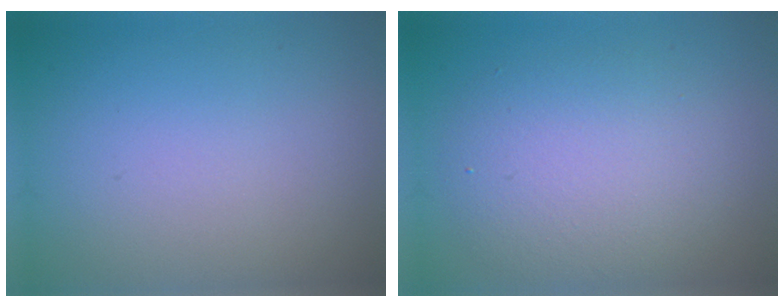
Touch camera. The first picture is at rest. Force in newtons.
{"total": 5.1, "press": 5.1, "slide": 0.1}